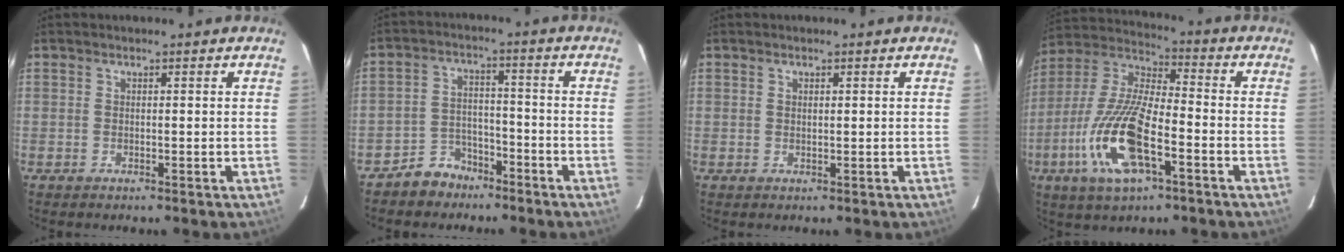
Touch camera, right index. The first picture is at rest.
{"total": 6.5, "force": [-5.0, 4.1, 0.8], "torque": [-0.030, 0.023, -0.081]}
{"total": 0.7, "force": [0.4, 0.4, 0.4], "torque": [-0.008, 0.002, 0.007]}
{"total": 17.9, "force": [-7.1, 5.9, 15.3], "torque": [-0.327, -0.016, -0.142]}